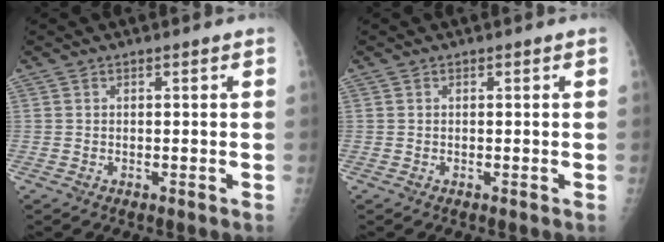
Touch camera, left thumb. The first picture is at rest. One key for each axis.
{"total": 0.0}